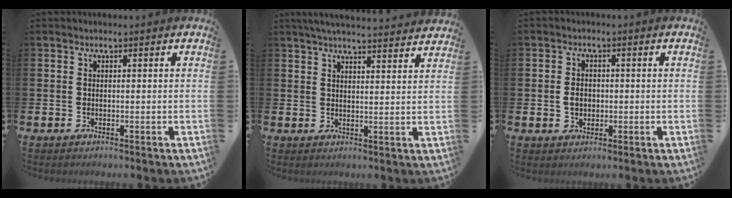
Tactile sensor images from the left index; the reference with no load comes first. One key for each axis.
{"total": 4.6, "fx": 4.5, "fy": -0.1, "fz": 1.0, "tx": -0.029, "ty": -0.022, "tz": 0.080}
{"total": 2.6, "fx": -0.2, "fy": 2.1, "fz": 1.6, "tx": -0.016, "ty": 0.001, "tz": -0.010}